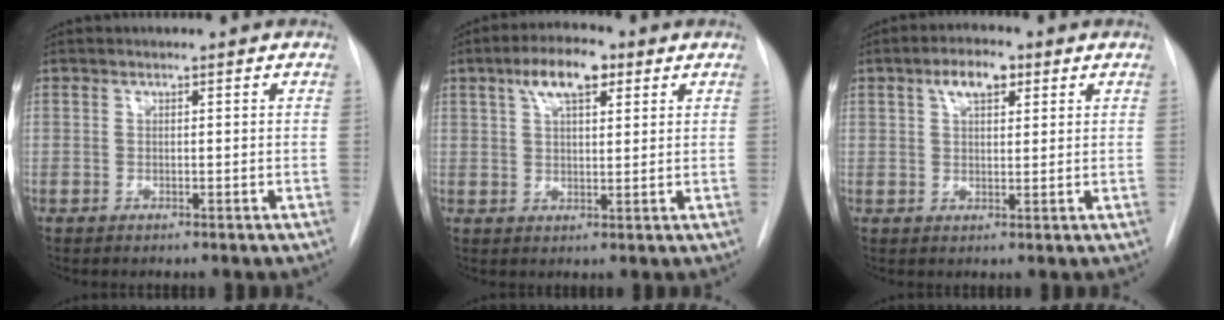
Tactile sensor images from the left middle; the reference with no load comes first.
{"total": 7.1, "force": [3.7, 2.5, 5.5], "torque": [-0.103, 0.018, 0.062]}
{"total": 4.8, "force": [2.4, 2.1, 3.6], "torque": [-0.067, 0.013, 0.040]}